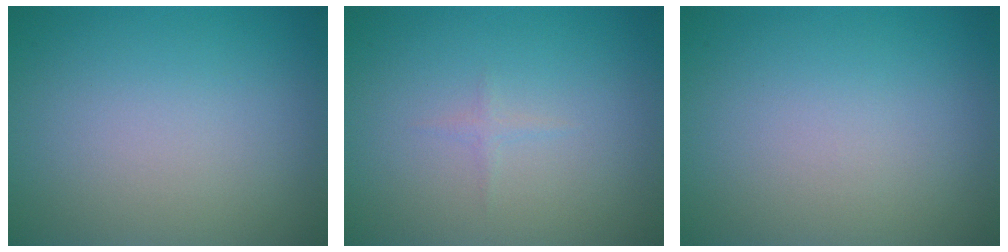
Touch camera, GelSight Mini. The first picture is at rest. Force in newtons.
{"total": 0.6, "press": 0.6, "slide": 0.0}
{"total": 0.0}